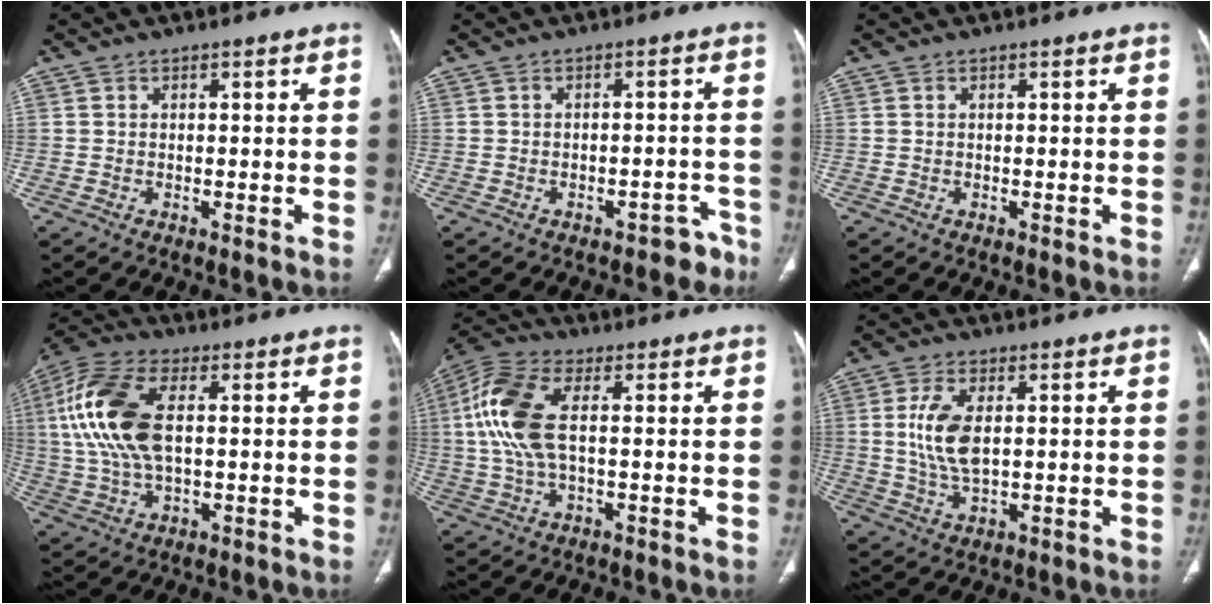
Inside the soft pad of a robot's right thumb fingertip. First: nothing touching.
{"total": 4.8, "force": [-3.7, 2.7, 1.3], "torque": [0.006, 0.037, -0.042]}
{"total": 0.0}
{"total": 16.0, "force": [2.4, 8.1, 13.6], "torque": [-0.306, 0.013, 0.045]}
{"total": 12.3, "force": [1.5, 5.6, 10.8], "torque": [-0.258, 0.018, 0.027]}
{"total": 10.1, "force": [0.6, 4.9, 8.8], "torque": [-0.192, -0.001, 0.015]}